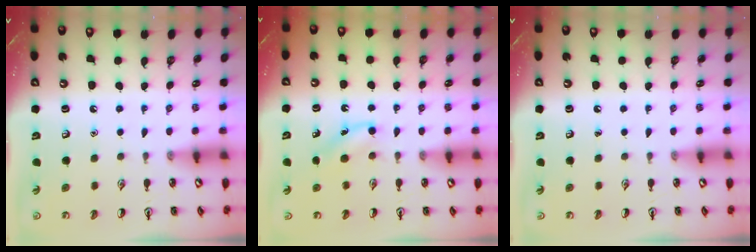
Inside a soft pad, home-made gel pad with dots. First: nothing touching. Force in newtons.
{"total": 4.4, "press": 4.0, "slide": 1.7}
{"total": 0.0}